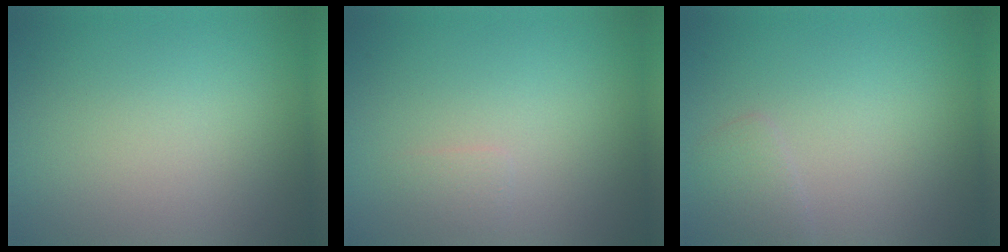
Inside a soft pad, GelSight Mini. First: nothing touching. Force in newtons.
{"total": 0.8, "press": 0.8, "slide": 0.1}
{"total": 1.4, "press": 1.4, "slide": 0.1}